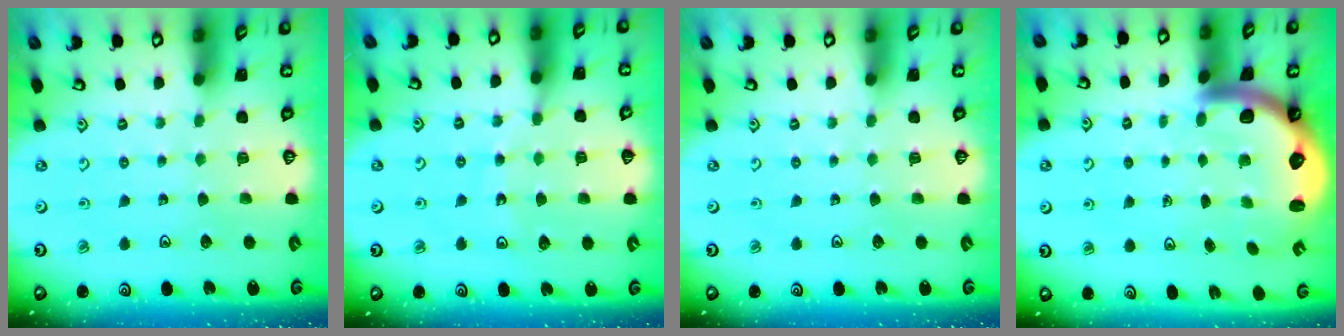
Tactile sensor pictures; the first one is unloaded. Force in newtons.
{"total": 10.8, "press": 10.3, "slide": 3.0}
{"total": 0.0}
{"total": 3.5, "press": 3.3, "slide": 1.0}